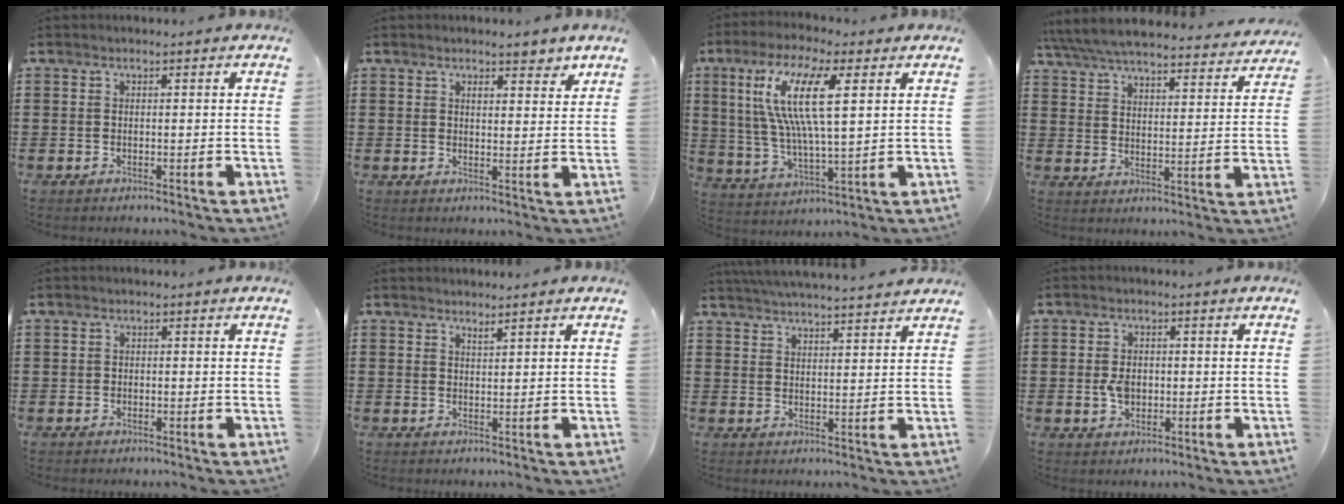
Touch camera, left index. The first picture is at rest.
{"total": 3.1, "force": [2.4, 0.8, 1.9], "torque": [-0.026, -0.003, 0.039]}
{"total": 12.9, "force": [5.2, 3.4, 11.3], "torque": [-0.238, 0.002, 0.089]}
{"total": 6.0, "force": [5.8, 0.4, 1.7], "torque": [-0.061, -0.037, 0.099]}
{"total": 0.7, "force": [-0.3, 0.6, 0.3], "torque": [-0.007, 0.001, -0.006]}
{"total": 1.4, "force": [1.3, -0.1, 0.4], "torque": [-0.008, -0.001, 0.026]}
{"total": 3.9, "force": [3.8, -0.4, 0.6], "torque": [-0.024, -0.016, 0.069]}
{"total": 3.7, "force": [-0.3, 2.6, 2.6], "torque": [-0.060, 0.004, -0.009]}